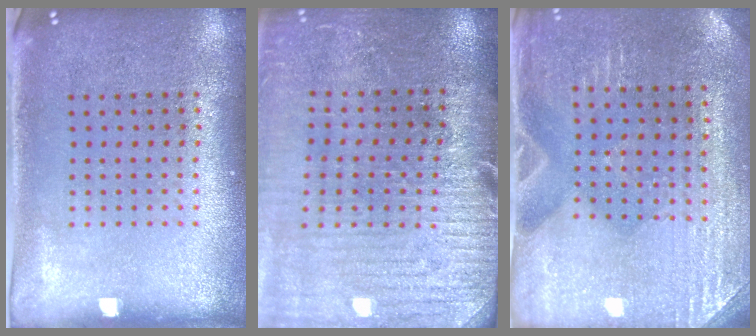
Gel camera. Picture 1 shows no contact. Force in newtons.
{"total": 2.9, "press": 2.9, "slide": 0.6}
{"total": 2.9, "press": 2.9, "slide": 0.4}